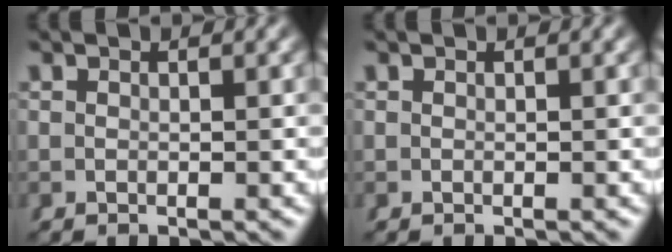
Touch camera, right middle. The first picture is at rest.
{"total": 0.0}